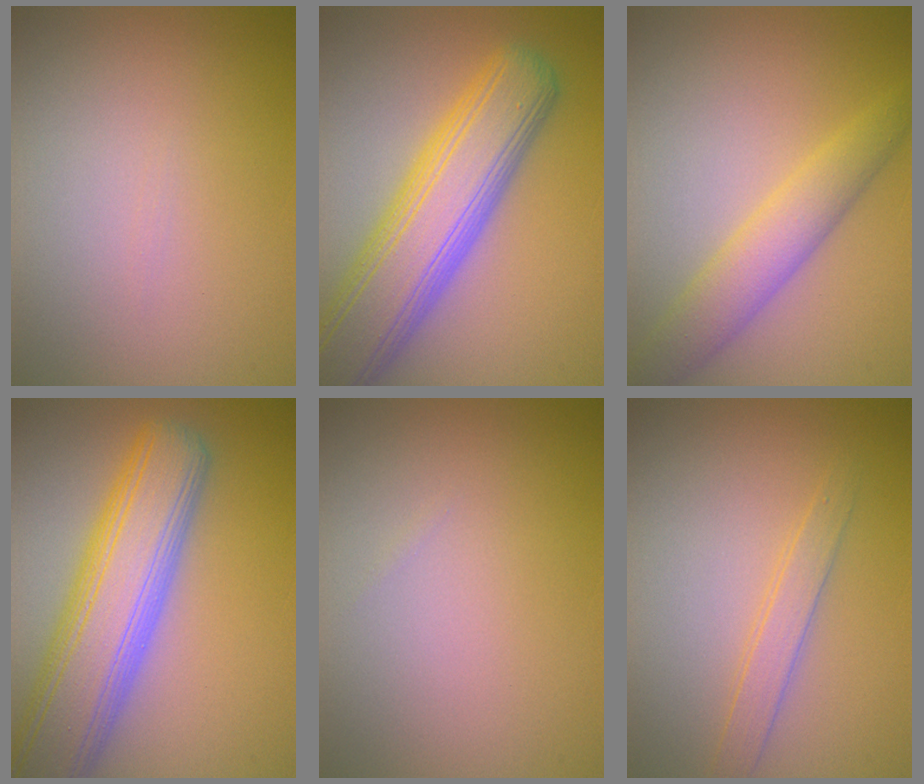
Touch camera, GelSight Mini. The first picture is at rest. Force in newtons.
{"total": 9.9, "press": 9.9, "slide": 0.5}
{"total": 4.1, "press": 4.1, "slide": 0.1}
{"total": 9.9, "press": 9.9, "slide": 0.5}
{"total": 0.0}
{"total": 2.0, "press": 2.0, "slide": 0.0}